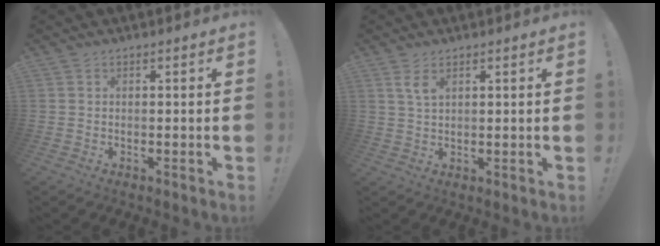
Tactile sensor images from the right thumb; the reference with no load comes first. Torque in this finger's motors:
{"motor_torque": [0.12, 0.46, 0.00, 0.04, -0.02]}